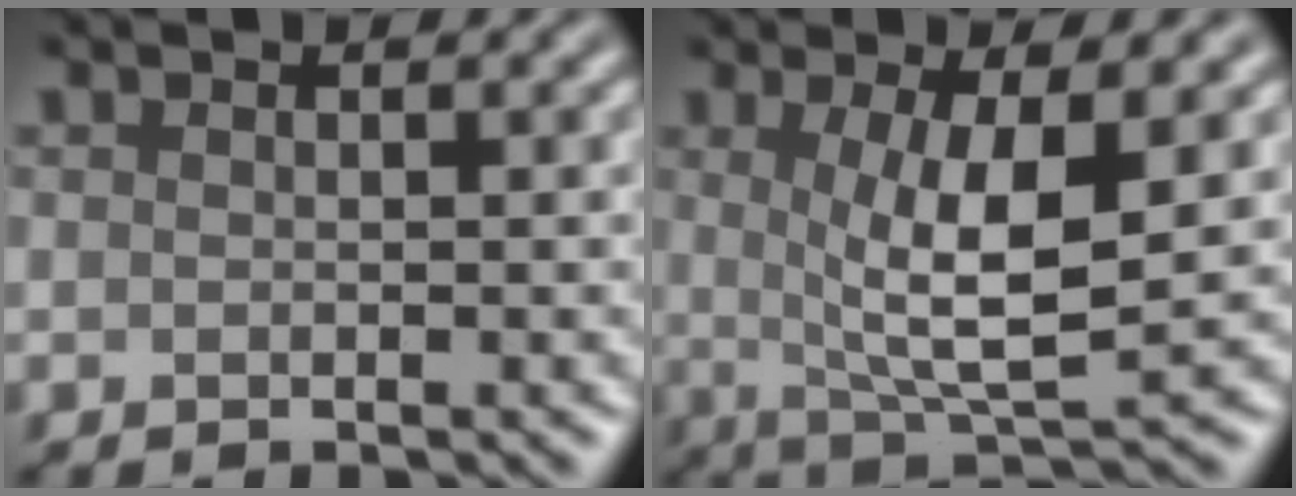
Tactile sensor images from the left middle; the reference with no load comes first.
{"total": 6.4, "force": [0.9, 1.5, 6.2], "torque": [-0.106, -0.003, 0.024]}